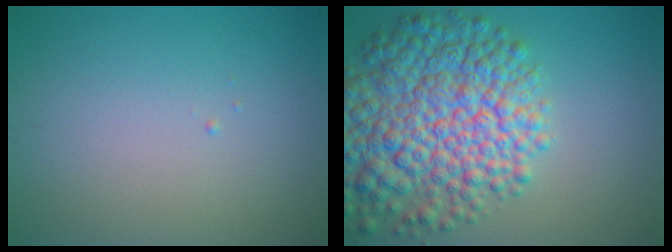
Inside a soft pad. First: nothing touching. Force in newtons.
{"total": 10.9, "press": 10.9, "slide": 0.4}